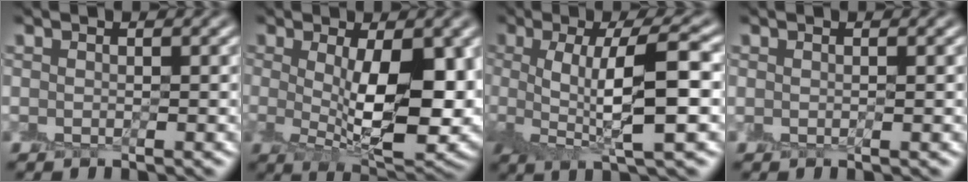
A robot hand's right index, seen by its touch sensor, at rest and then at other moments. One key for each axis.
{"total": 9.2, "fx": 0.3, "fy": 3.6, "fz": 8.5, "tx": -0.126, "ty": -0.016, "tz": 0.017}
{"total": 7.8, "fx": 0.1, "fy": 2.0, "fz": 7.5, "tx": -0.116, "ty": 0.000, "tz": 0.004}
{"total": 0.0}